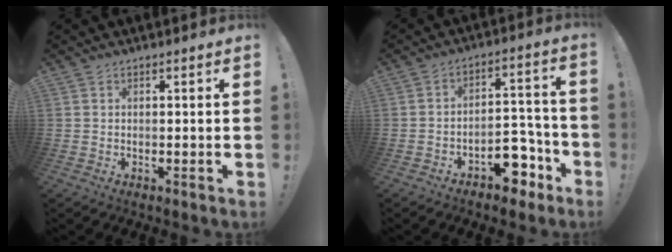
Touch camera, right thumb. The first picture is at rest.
{"total": 11.5, "force": [-7.1, 6.5, 6.3], "torque": [-0.052, 0.065, -0.115]}